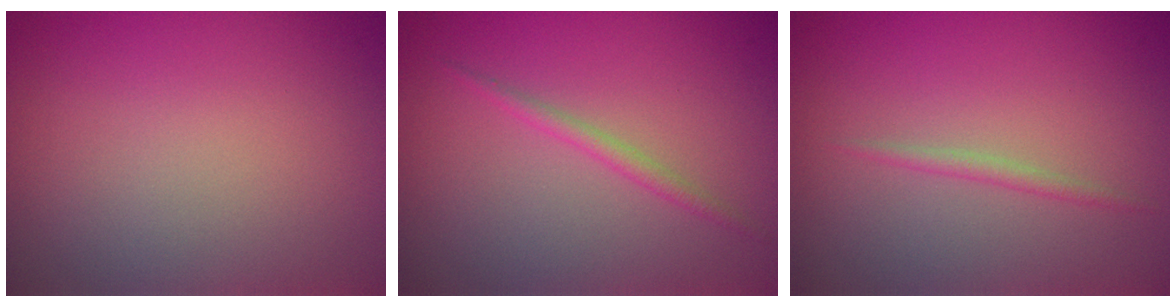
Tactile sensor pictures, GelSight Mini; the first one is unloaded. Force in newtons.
{"total": 1.2, "press": 1.2, "slide": 0.1}
{"total": 0.8, "press": 0.8, "slide": 0.0}